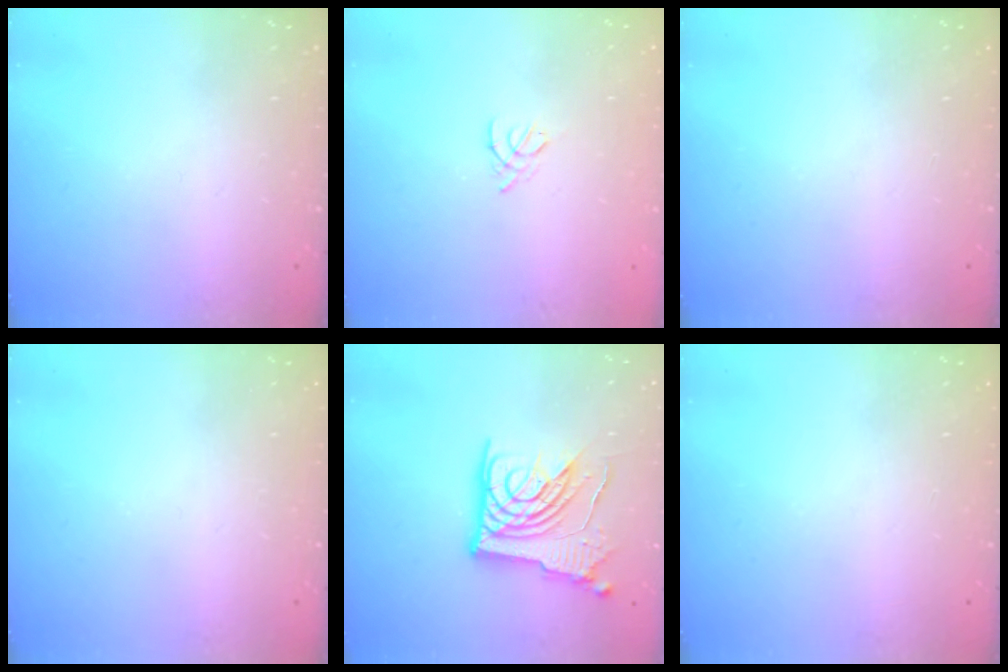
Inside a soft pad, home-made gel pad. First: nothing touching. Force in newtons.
{"total": 2.0, "press": 1.9, "slide": 0.5}
{"total": 0.0}
{"total": 0.0}
{"total": 14.6, "press": 14.5, "slide": 1.5}
{"total": 0.0}